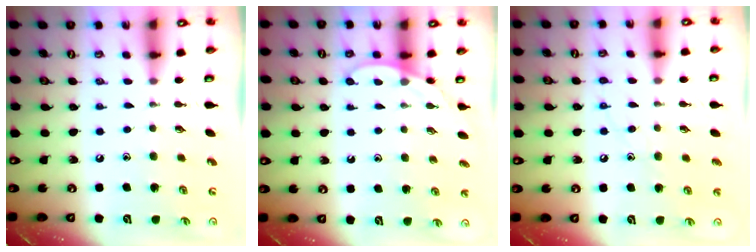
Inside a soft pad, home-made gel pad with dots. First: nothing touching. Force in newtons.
{"total": 6.6, "press": 6.6, "slide": 0.2}
{"total": 6.9, "press": 6.9, "slide": 0.5}